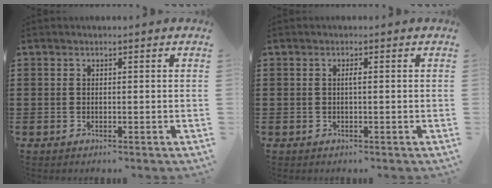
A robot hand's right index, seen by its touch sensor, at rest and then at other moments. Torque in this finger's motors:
{"motor_torque": [0.18, -0.10, 0.00, 0.02]}